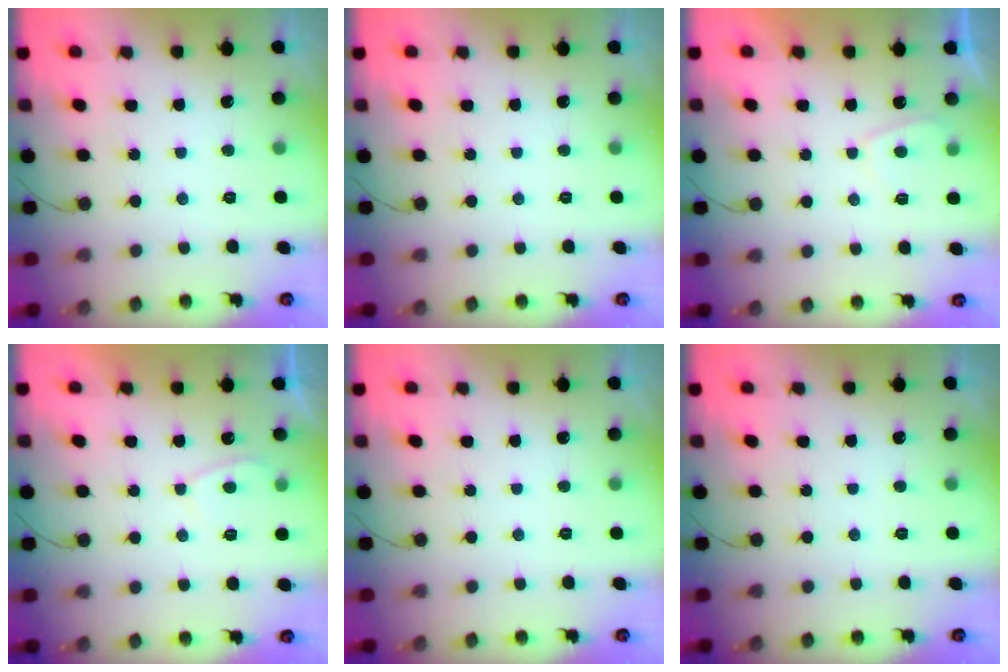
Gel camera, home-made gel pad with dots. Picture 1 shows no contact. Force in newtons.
{"total": 0.0}
{"total": 2.4, "press": 2.3, "slide": 0.7}
{"total": 2.2, "press": 2.2, "slide": 0.5}
{"total": 0.0}
{"total": 0.0}